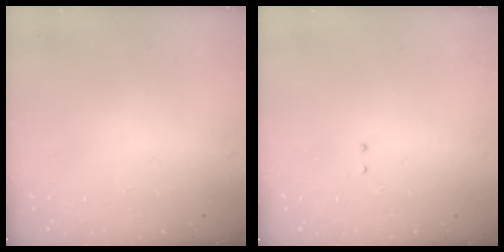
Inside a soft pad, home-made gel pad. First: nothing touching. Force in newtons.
{"total": 2.1, "press": 2.0, "slide": 0.6}